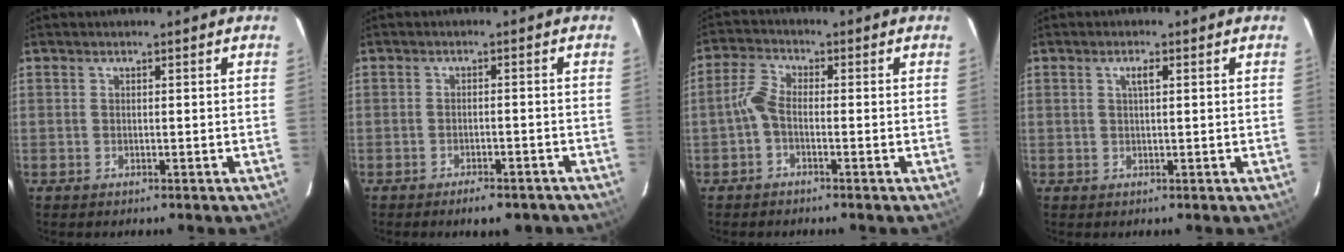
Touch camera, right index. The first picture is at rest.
{"total": 6.2, "force": [-4.9, 2.2, 3.1], "torque": [-0.059, -0.002, -0.060]}
{"total": 3.3, "force": [-1.4, 1.5, 2.6], "torque": [-0.065, 0.012, -0.033]}
{"total": 1.7, "force": [0.6, 0.4, 1.6], "torque": [-0.028, 0.004, 0.010]}